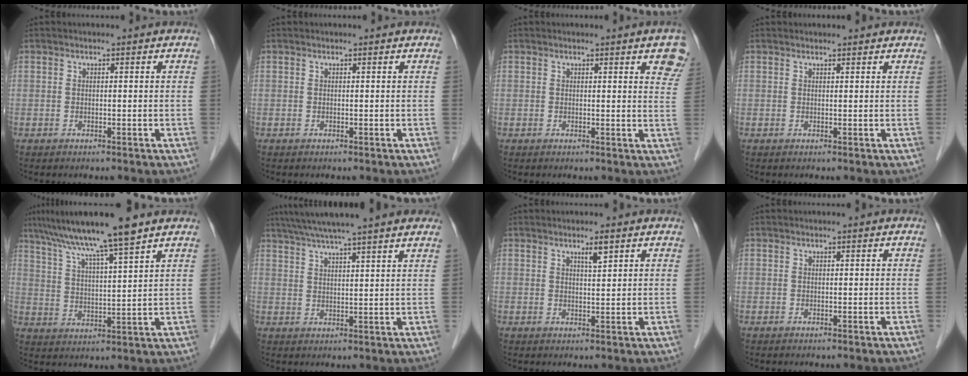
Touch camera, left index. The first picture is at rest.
{"total": 0.0}
{"total": 5.0, "force": [3.3, 0.9, 3.7], "torque": [-0.029, -0.008, 0.023]}
{"total": 2.4, "force": [2.2, 0.6, 0.6], "torque": [-0.012, 0.017, 0.025]}
{"total": 12.1, "force": [9.3, -0.8, 7.7], "torque": [-0.135, 0.021, 0.159]}
{"total": 16.0, "force": [13.5, 0.4, 8.5], "torque": [-0.142, 0.048, 0.183]}
{"total": 2.1, "force": [1.4, 0.2, 1.6], "torque": [-0.032, 0.003, 0.026]}
{"total": 0.0}